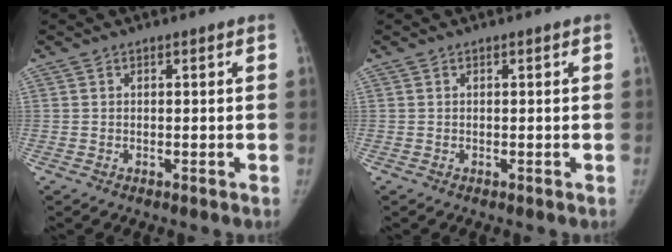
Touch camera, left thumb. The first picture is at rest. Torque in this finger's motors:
{"motor_torque": [0.00, 0.00, 0.30, -0.30, 0.01]}